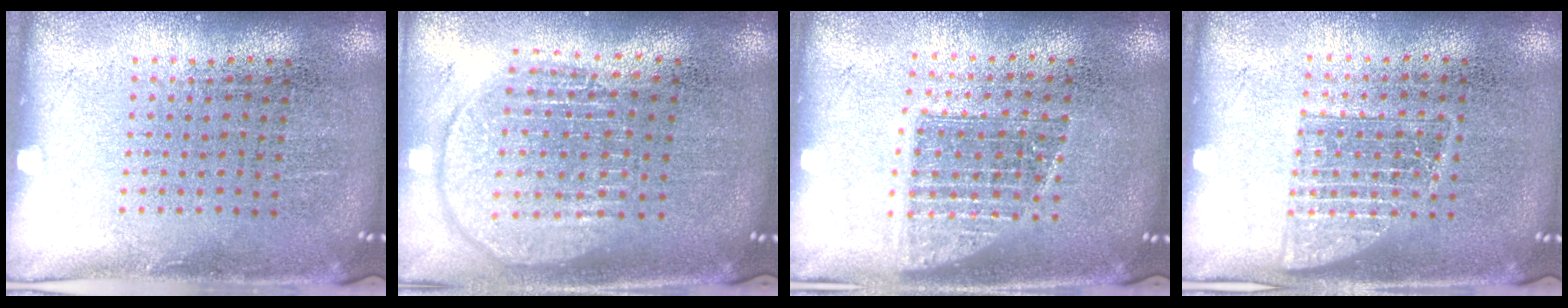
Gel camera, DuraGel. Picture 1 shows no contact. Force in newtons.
{"total": 1.9, "press": 1.6, "slide": 1.0}
{"total": 1.2, "press": 1.0, "slide": 0.7}
{"total": 1.0, "press": 1.0, "slide": 0.3}